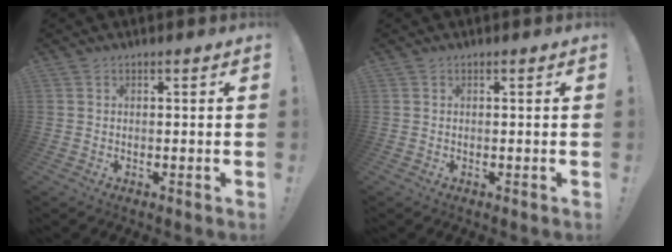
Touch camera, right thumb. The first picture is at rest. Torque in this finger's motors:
{"motor_torque": [0.00, 0.00, -0.09, 0.09, 0.04]}